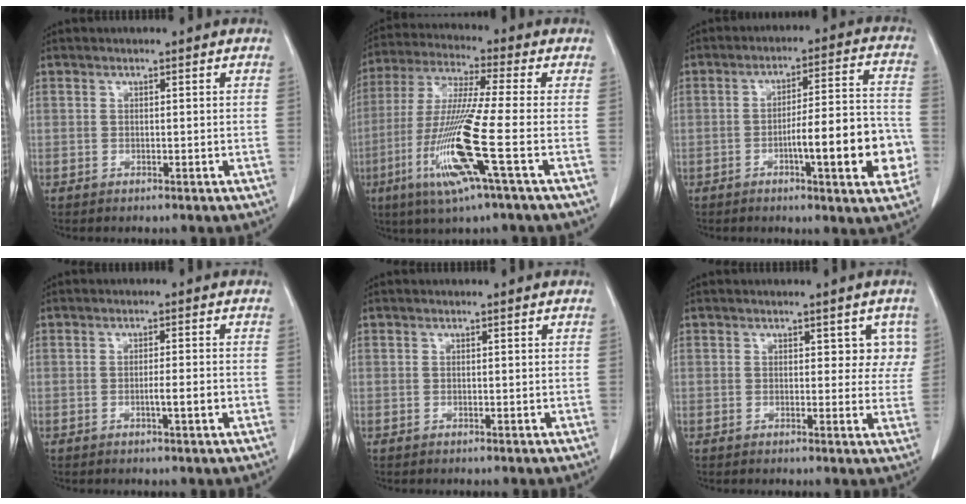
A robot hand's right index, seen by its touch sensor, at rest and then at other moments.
{"total": 14.5, "force": [-4.9, -0.9, 13.7], "torque": [-0.286, -0.025, -0.099]}
{"total": 13.6, "force": [-3.9, 2.0, 12.8], "torque": [-0.176, 0.017, -0.052]}
{"total": 2.6, "force": [-0.7, 0.0, 2.5], "torque": [-0.041, -0.001, -0.010]}
{"total": 0.0}
{"total": 3.7, "force": [1.6, 2.3, 2.4], "torque": [-0.007, 0.004, 0.015]}